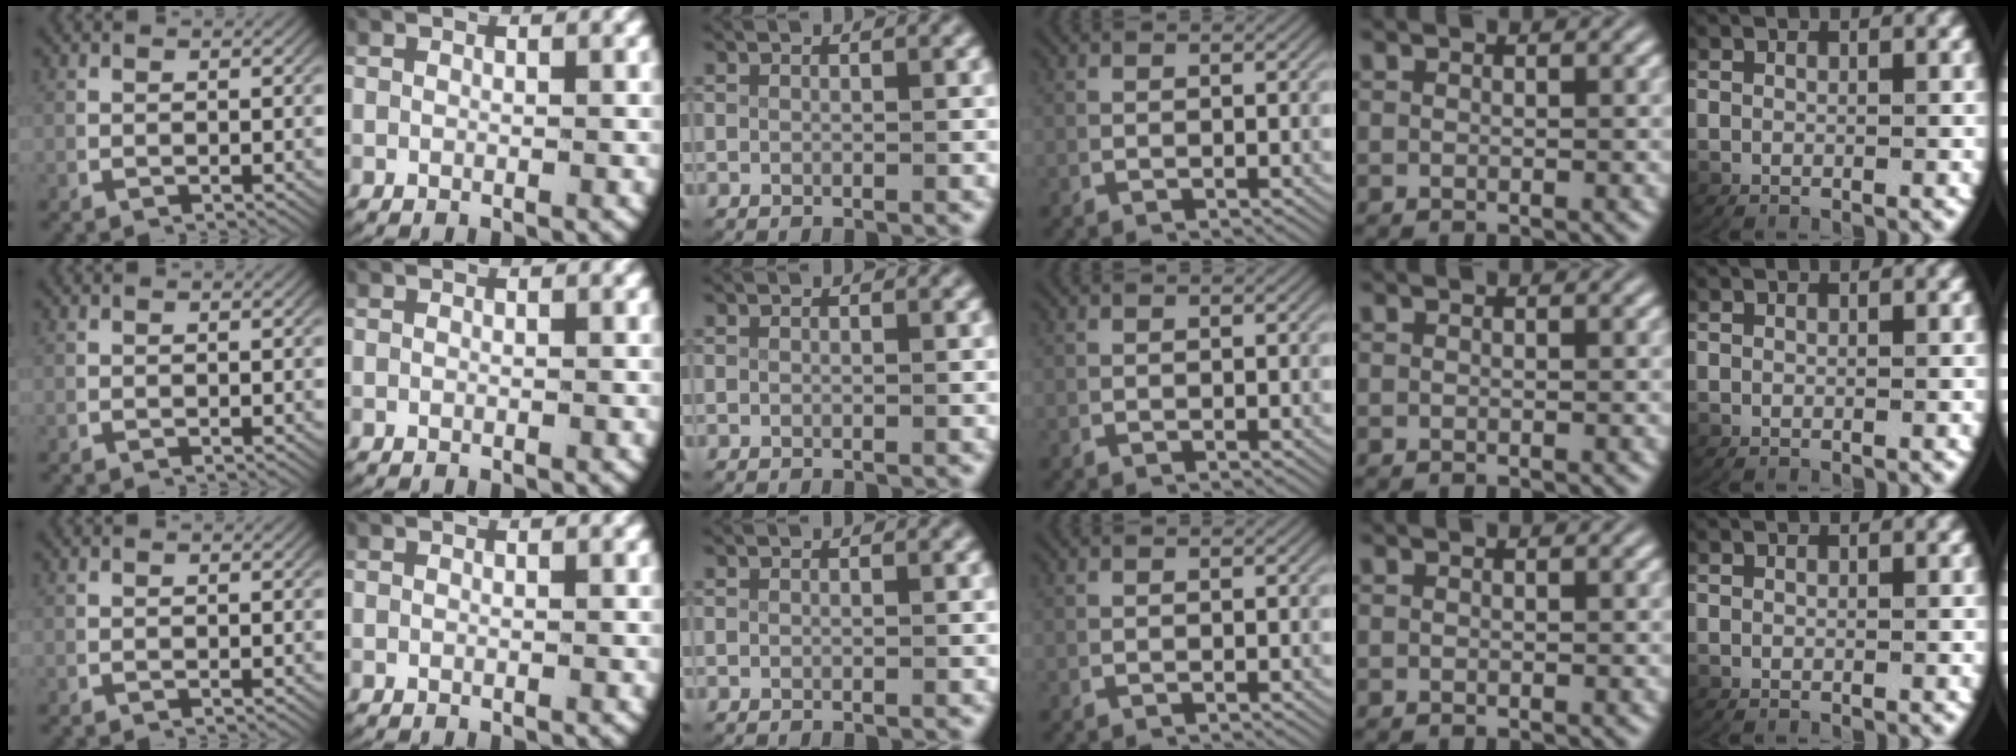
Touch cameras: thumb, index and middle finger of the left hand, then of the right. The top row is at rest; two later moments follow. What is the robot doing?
{"motion": "lift_and_place", "object": "paper towel"}